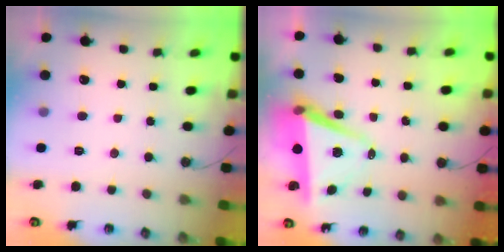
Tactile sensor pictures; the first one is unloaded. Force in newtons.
{"total": 7.2, "press": 5.6, "slide": 4.5}